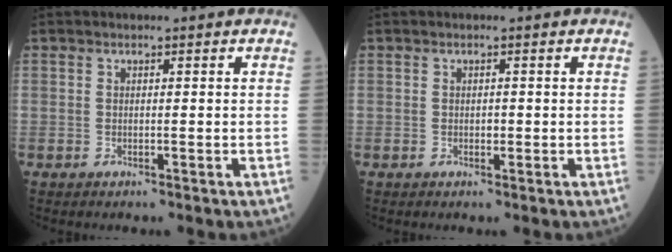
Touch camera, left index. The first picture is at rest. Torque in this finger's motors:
{"motor_torque": [0.25, 0.01, -0.01, 0.00]}